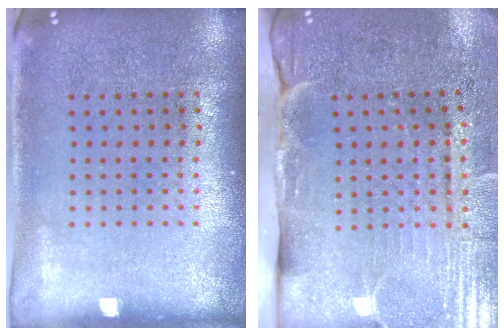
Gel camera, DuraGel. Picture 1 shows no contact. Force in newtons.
{"total": 4.4, "press": 3.8, "slide": 2.3}